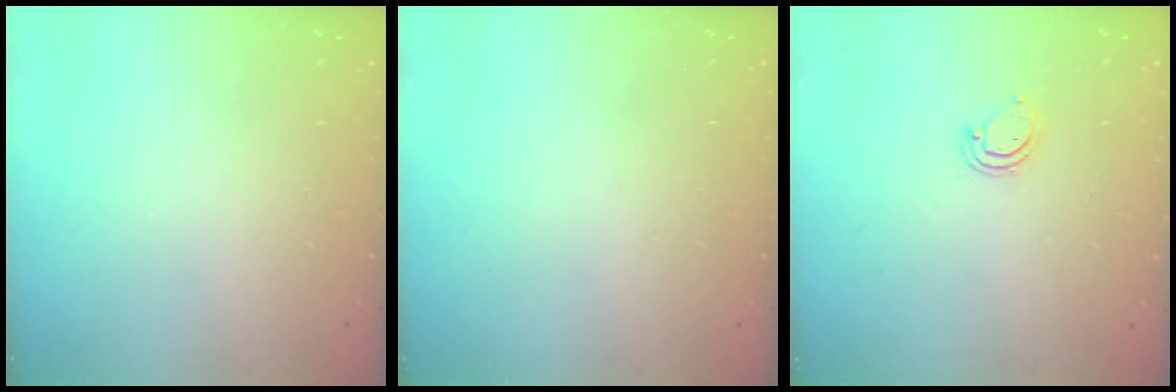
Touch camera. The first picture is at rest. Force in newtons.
{"total": 0.0}
{"total": 3.9, "press": 3.9, "slide": 0.4}